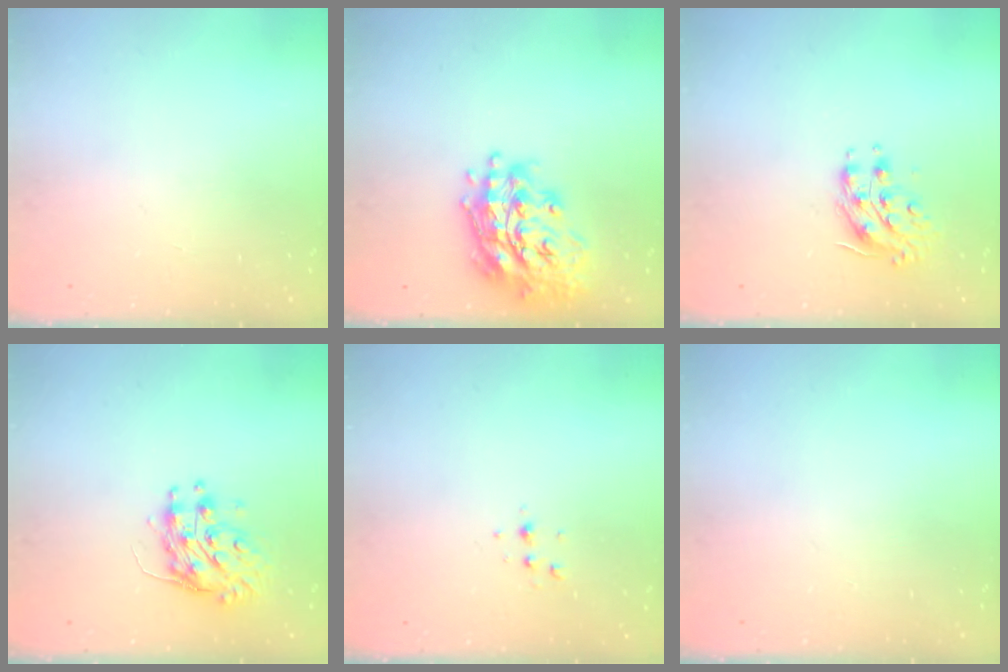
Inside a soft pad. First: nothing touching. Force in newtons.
{"total": 19.9, "press": 19.8, "slide": 2.1}
{"total": 8.7, "press": 8.7, "slide": 0.5}
{"total": 9.0, "press": 9.0, "slide": 0.3}
{"total": 3.6, "press": 3.1, "slide": 1.7}
{"total": 0.0}